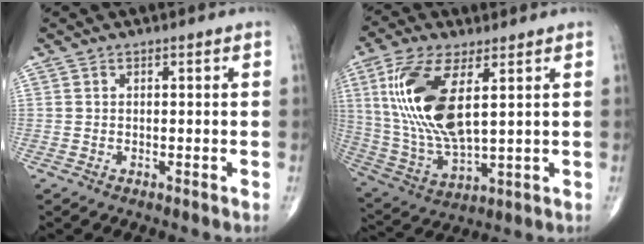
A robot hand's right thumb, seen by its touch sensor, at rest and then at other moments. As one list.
[{"total": 17.7, "force": [4.7, 7.1, 15.5], "torque": [-0.334, -0.021, 0.098]}]